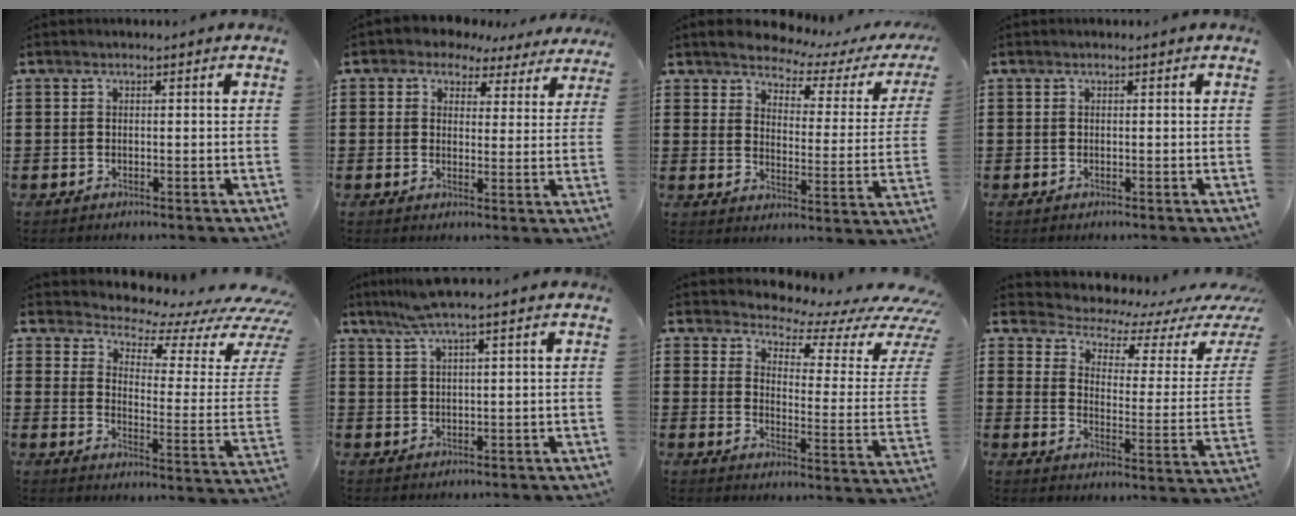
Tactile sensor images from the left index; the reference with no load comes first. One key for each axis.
{"total": 3.5, "fx": 2.8, "fy": 2.1, "fz": 0.6, "tx": -0.031, "ty": -0.007, "tz": 0.046}
{"total": 3.2, "fx": 3.1, "fy": 0.5, "fz": 0.6, "tx": -0.036, "ty": -0.025, "tz": 0.048}
{"total": 0.0}
{"total": 4.0, "fx": 3.6, "fy": 0.7, "fz": 1.4, "tx": -0.036, "ty": -0.047, "tz": 0.053}
{"total": 4.1, "fx": 2.6, "fy": -0.4, "fz": 3.2, "tx": -0.068, "ty": 0.000, "tz": 0.046}
{"total": 4.4, "fx": 3.8, "fy": 1.1, "fz": 2.0, "tx": -0.045, "ty": -0.041, "tz": 0.059}
{"total": 4.1, "fx": 3.8, "fy": 0.8, "fz": 1.3, "tx": -0.043, "ty": -0.036, "tz": 0.055}